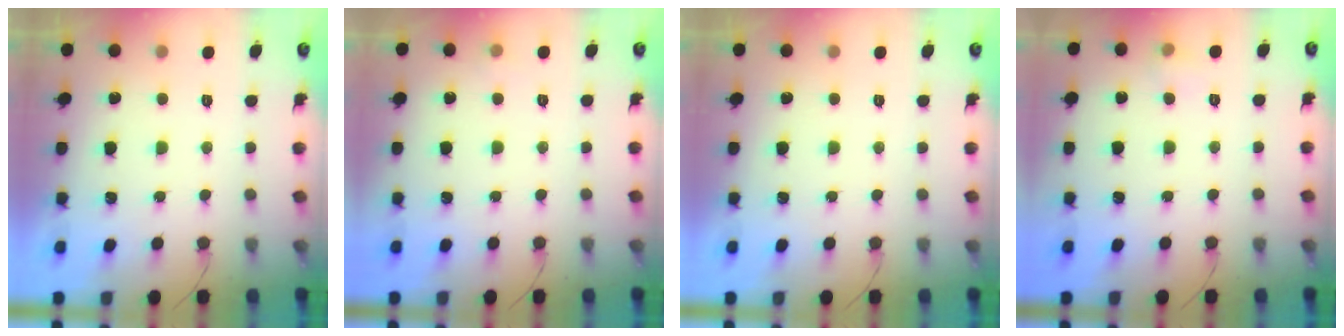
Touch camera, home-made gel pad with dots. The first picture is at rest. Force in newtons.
{"total": 3.2, "press": 2.9, "slide": 1.4}
{"total": 0.0}
{"total": 4.0, "press": 3.7, "slide": 1.5}